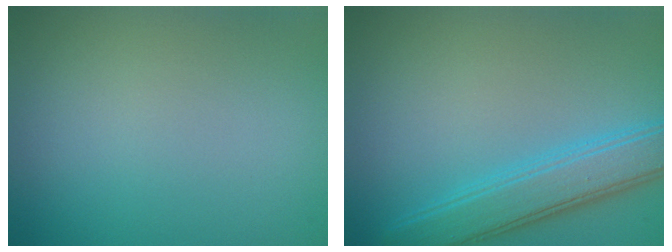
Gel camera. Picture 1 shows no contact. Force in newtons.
{"total": 4.6, "press": 4.6, "slide": 0.1}